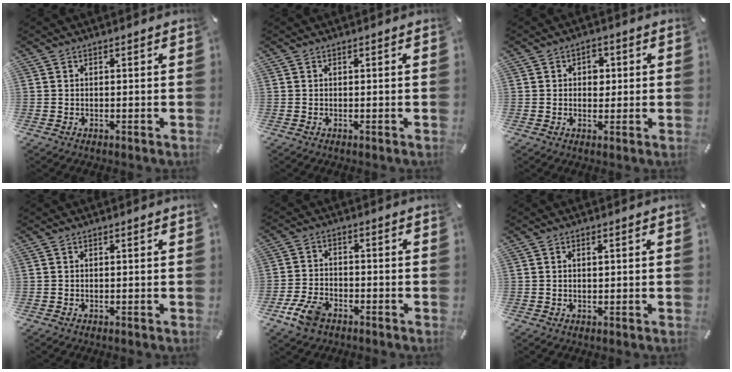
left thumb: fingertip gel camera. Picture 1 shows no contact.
{"total": 0.0}
{"total": 3.8, "force": [0.5, 3.0, 2.3], "torque": [-0.016, -0.003, -0.002]}
{"total": 0.0}
{"total": 7.3, "force": [-4.2, 4.4, 4.1], "torque": [-0.092, 0.016, -0.078]}
{"total": 1.0, "force": [0.3, 0.5, 0.8], "torque": [-0.017, 0.002, 0.004]}